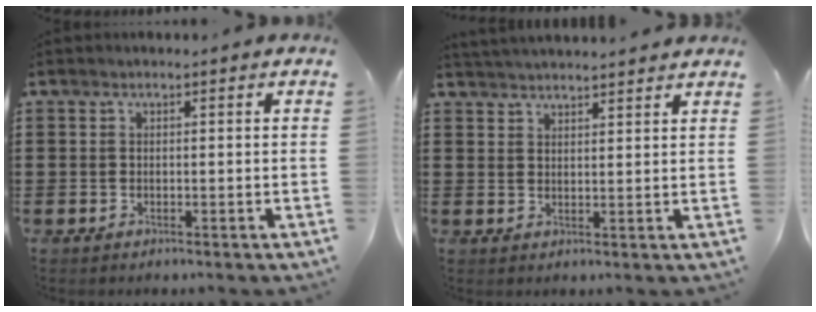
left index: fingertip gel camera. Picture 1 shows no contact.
{"total": 2.7, "force": [2.7, -0.3, 0.0], "torque": [-0.008, -0.005, 0.051]}